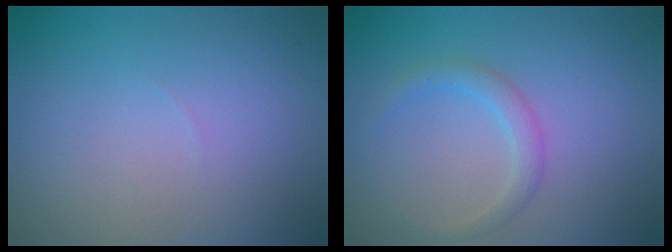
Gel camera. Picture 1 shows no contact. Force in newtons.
{"total": 1.9, "press": 1.9, "slide": 0.2}